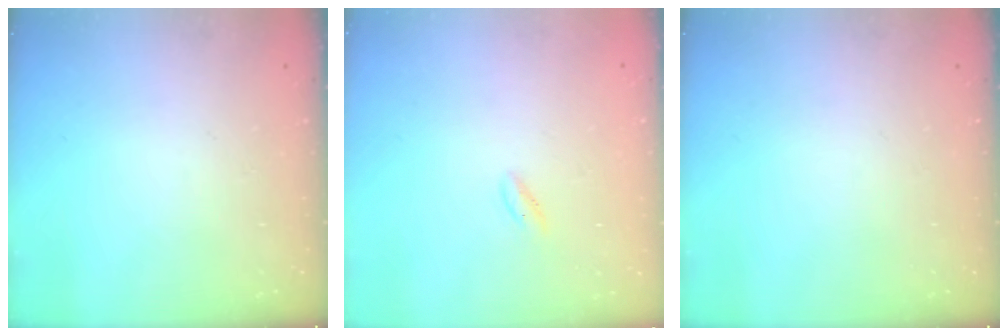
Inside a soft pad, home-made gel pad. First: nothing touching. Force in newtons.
{"total": 0.5, "press": 0.0, "slide": 0.5}
{"total": 0.0}